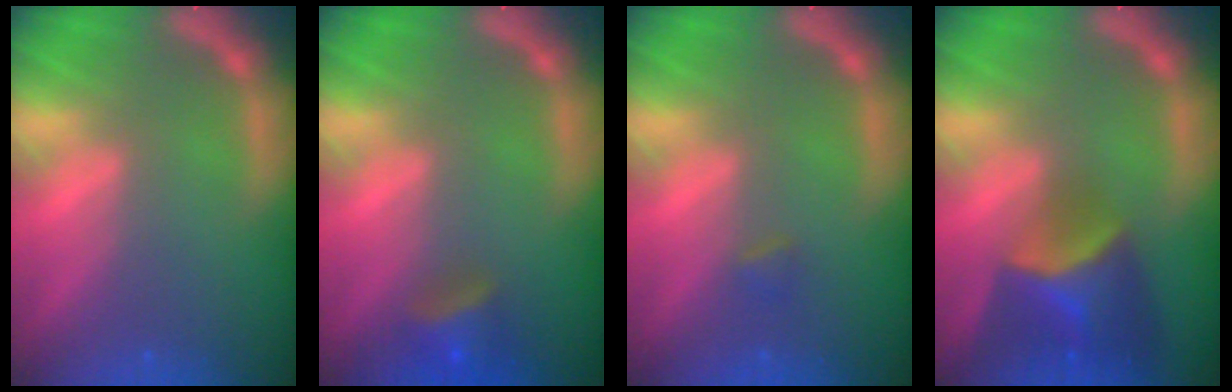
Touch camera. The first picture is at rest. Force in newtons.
{"total": 3.4}
{"total": 0.9}
{"total": 6.9}